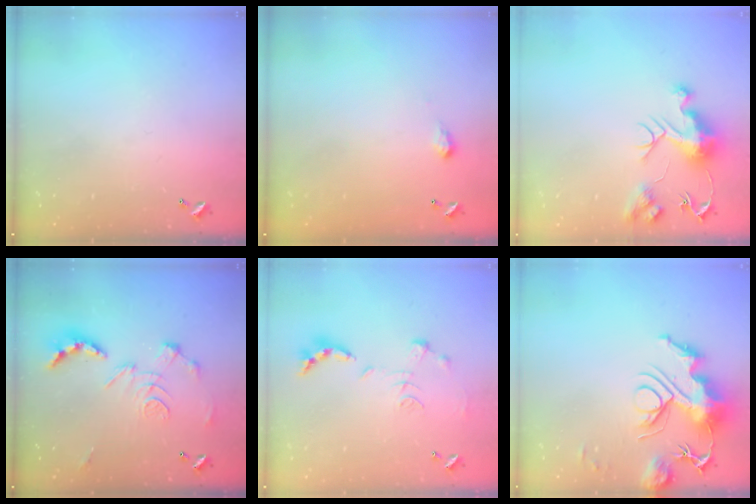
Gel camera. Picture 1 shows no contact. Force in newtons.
{"total": 2.0, "press": 2.0, "slide": 0.3}
{"total": 10.9, "press": 10.9, "slide": 0.9}
{"total": 2.9, "press": 2.3, "slide": 1.7}
{"total": 1.1, "press": 1.0, "slide": 0.4}
{"total": 13.8, "press": 13.7, "slide": 0.8}